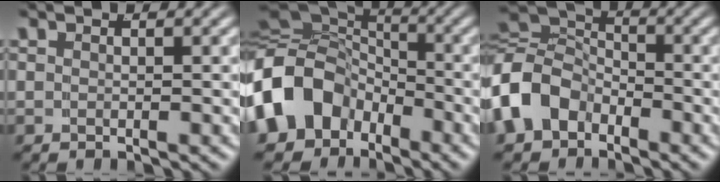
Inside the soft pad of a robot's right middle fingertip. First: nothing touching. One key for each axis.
{"total": 12.3, "fx": -3.0, "fy": 10.3, "fz": 6.0, "tx": -0.151, "ty": -0.032, "tz": -0.048}
{"total": 8.1, "fx": -1.6, "fy": 6.8, "fz": 4.0, "tx": -0.107, "ty": -0.025, "tz": -0.025}